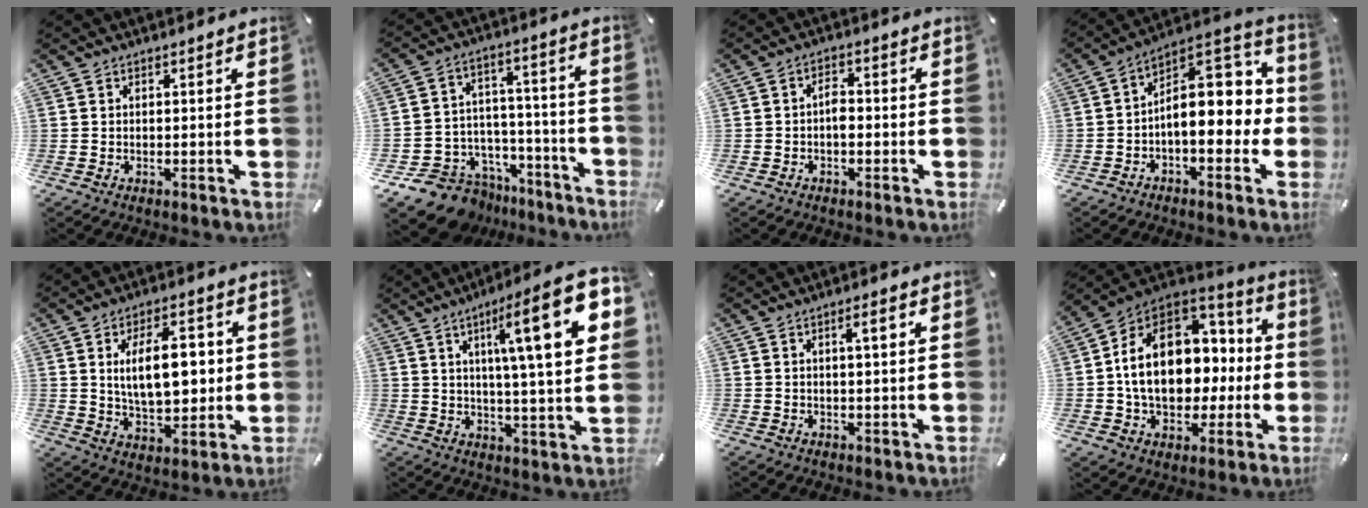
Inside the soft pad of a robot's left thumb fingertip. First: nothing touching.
{"total": 11.8, "force": [-8.7, 7.7, 2.4], "torque": [-0.037, 0.045, -0.148]}
{"total": 3.1, "force": [-1.0, 1.8, 2.3], "torque": [-0.044, 0.008, -0.019]}
{"total": 14.6, "force": [0.8, 9.1, 11.4], "torque": [-0.143, -0.022, 0.014]}
{"total": 13.6, "force": [2.2, 7.3, 11.3], "torque": [-0.178, -0.004, 0.033]}
{"total": 21.2, "force": [7.7, 3.9, 19.4], "torque": [-0.294, -0.032, 0.097]}
{"total": 3.3, "force": [1.1, 0.4, 3.0], "torque": [-0.052, 0.000, 0.014]}
{"total": 20.7, "force": [0.8, 15.5, 13.7], "torque": [-0.236, 0.003, 0.022]}